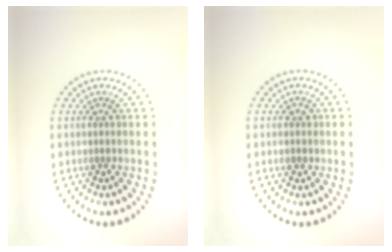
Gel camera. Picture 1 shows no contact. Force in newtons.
{"total": 1.0, "press": 0.9, "slide": 0.3}